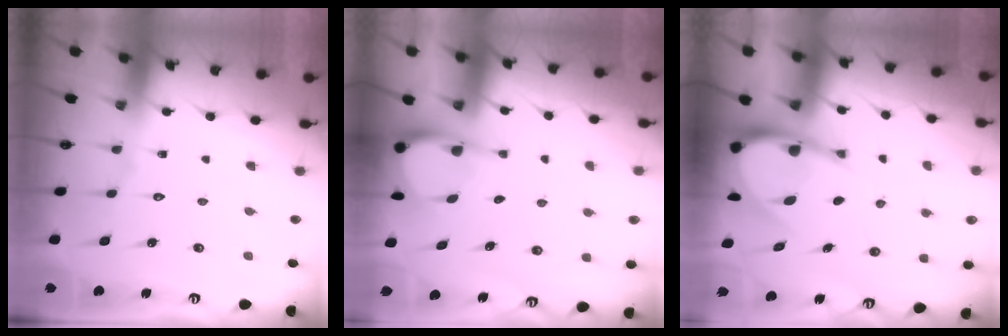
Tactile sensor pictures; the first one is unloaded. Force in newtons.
{"total": 4.9, "press": 4.9, "slide": 0.3}
{"total": 11.3, "press": 11.2, "slide": 1.4}